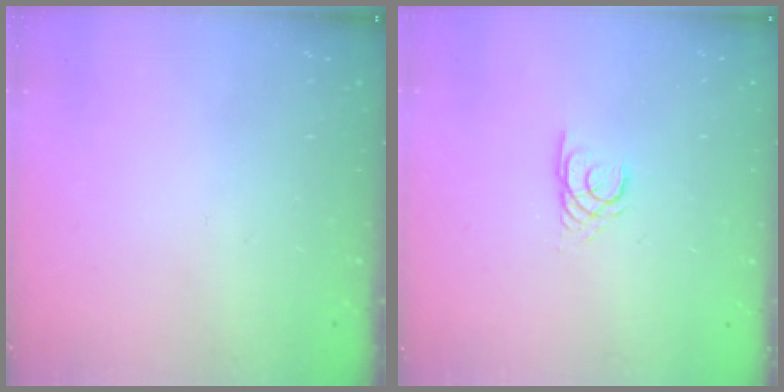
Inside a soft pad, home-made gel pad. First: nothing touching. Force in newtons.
{"total": 2.2, "press": 2.2, "slide": 0.1}